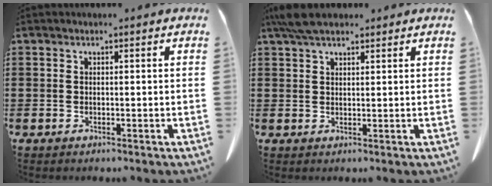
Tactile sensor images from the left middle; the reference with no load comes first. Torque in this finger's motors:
{"motor_torque": [1.09, 0.50, 0.48, 0.05]}